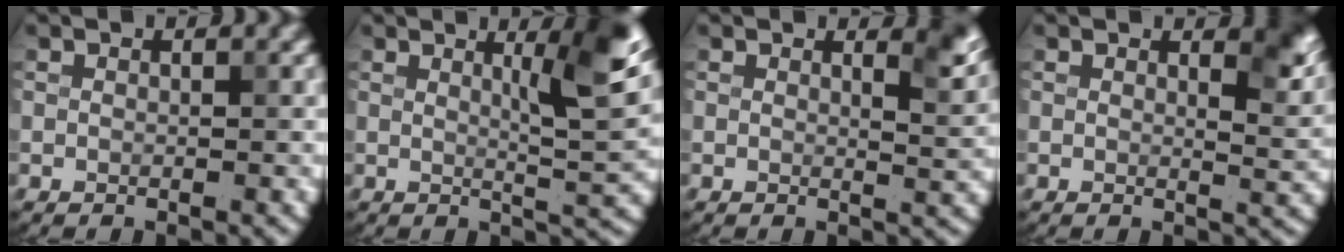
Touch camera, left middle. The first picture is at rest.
{"total": 6.1, "force": [2.5, 1.0, 5.5], "torque": [-0.070, -0.001, 0.041]}
{"total": 2.5, "force": [1.7, 0.7, 1.7], "torque": [-0.013, -0.004, 0.024]}
{"total": 3.0, "force": [1.8, 0.9, 2.3], "torque": [-0.025, -0.007, 0.029]}